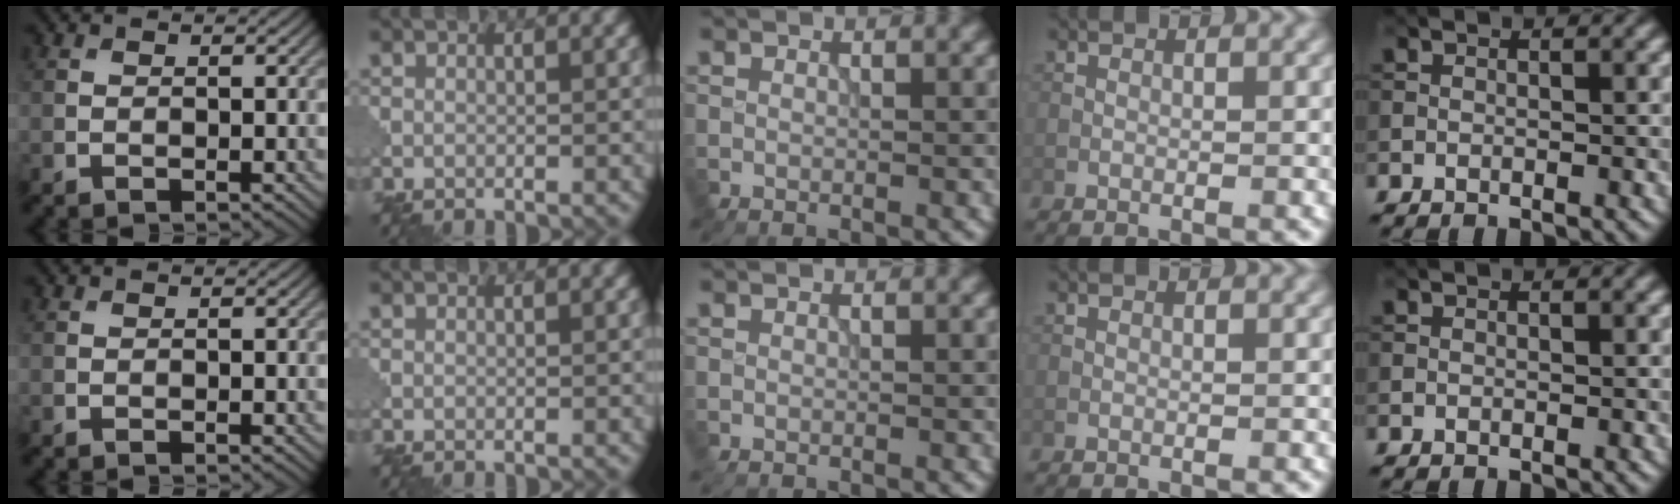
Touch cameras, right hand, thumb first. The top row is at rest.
{}